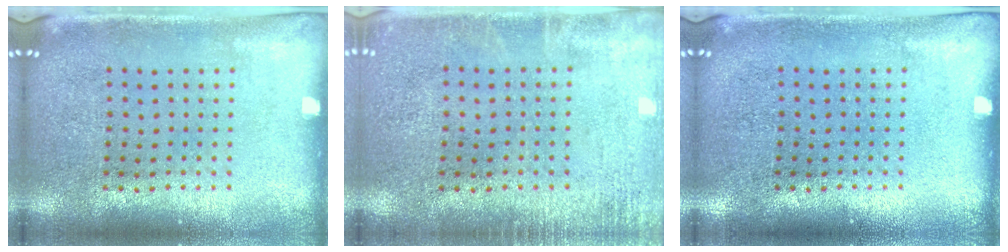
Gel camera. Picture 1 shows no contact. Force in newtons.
{"total": 1.5, "press": 1.5, "slide": 0.2}
{"total": 0.0}